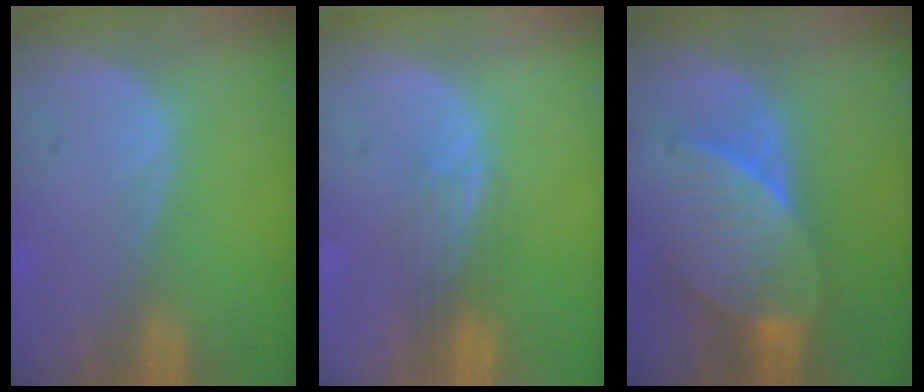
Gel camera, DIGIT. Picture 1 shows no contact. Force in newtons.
{"total": 3.6, "press": 3.0, "slide": 2.0}
{"total": 7.5, "press": 7.4, "slide": 1.0}